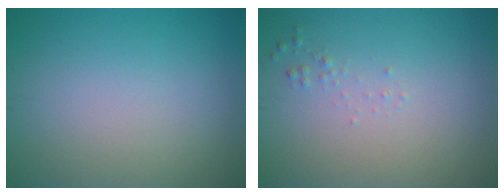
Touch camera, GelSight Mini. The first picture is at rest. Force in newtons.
{"total": 0.6, "press": 0.6, "slide": 0.0}